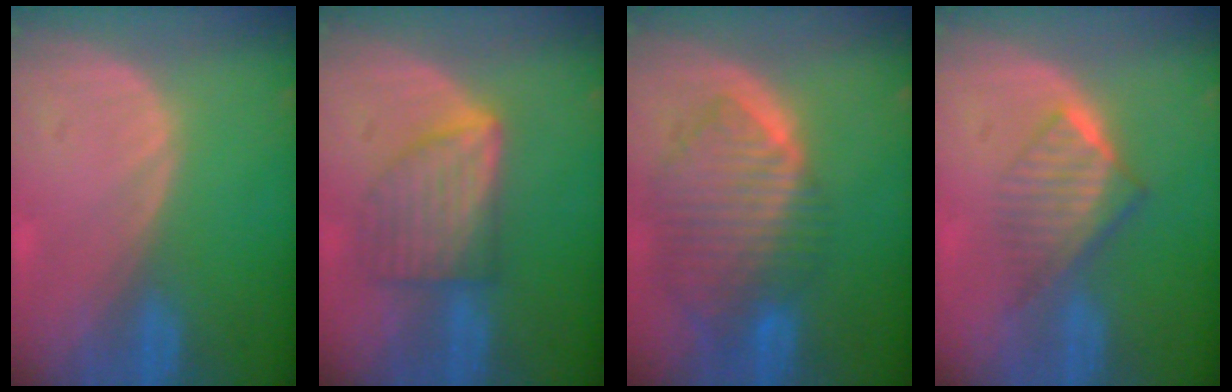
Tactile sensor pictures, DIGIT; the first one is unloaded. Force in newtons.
{"total": 6.6, "press": 6.6, "slide": 0.1}
{"total": 10.0, "press": 8.6, "slide": 5.1}
{"total": 6.5, "press": 5.5, "slide": 3.4}